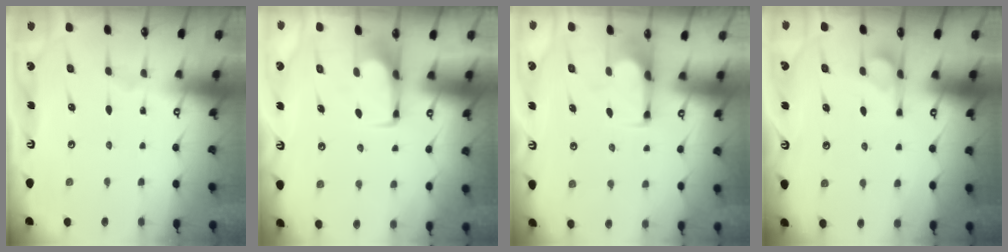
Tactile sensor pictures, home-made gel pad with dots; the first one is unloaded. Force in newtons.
{"total": 1.7, "press": 1.6, "slide": 0.5}
{"total": 6.1, "press": 6.0, "slide": 1.3}
{"total": 3.3, "press": 3.3, "slide": 0.5}